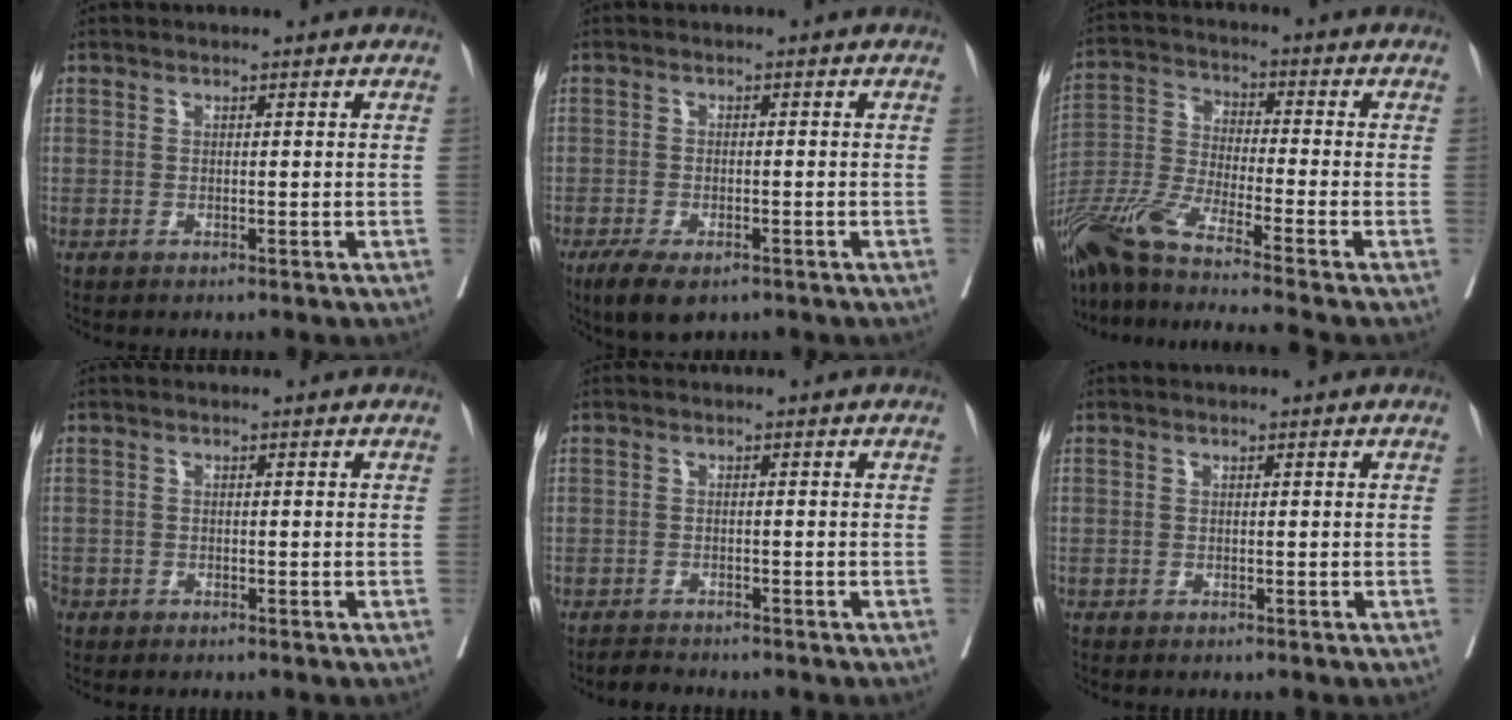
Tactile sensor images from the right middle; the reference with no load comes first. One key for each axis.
{"total": 6.2, "fx": -4.1, "fy": 2.4, "fz": 3.9, "tx": -0.067, "ty": -0.010, "tz": -0.068}
{"total": 16.2, "fx": -13.1, "fy": -1.6, "fz": 9.3, "tx": -0.201, "ty": -0.026, "tz": -0.244}
{"total": 2.5, "fx": -1.6, "fy": 1.8, "fz": 0.7, "tx": -0.022, "ty": -0.002, "tz": -0.033}
{"total": 1.9, "fx": -1.8, "fy": 0.5, "fz": 0.0, "tx": -0.006, "ty": -0.007, "tz": -0.032}
{"total": 0.6, "fx": -0.3, "fy": 0.5, "fz": -0.1, "tx": 0.003, "ty": 0.007, "tz": -0.009}